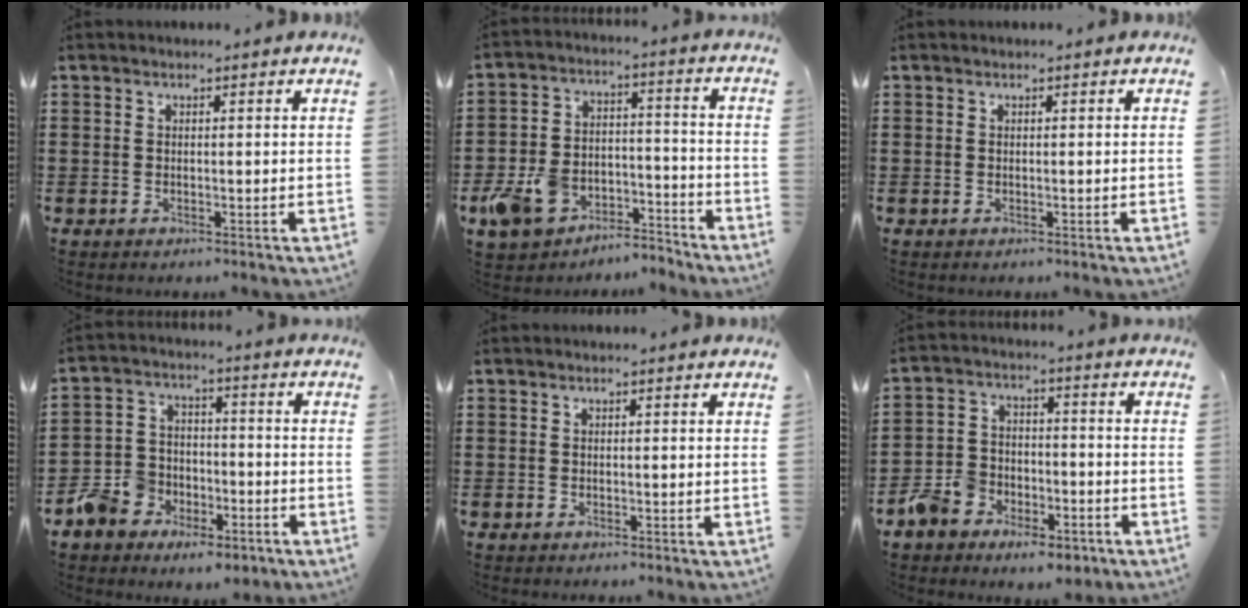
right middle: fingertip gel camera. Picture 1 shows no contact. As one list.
[{"total": 8.5, "force": [-6.8, 4.3, 3.0], "torque": [-0.072, 0.026, -0.131]}, {"total": 0.0}, {"total": 7.0, "force": [-5.0, 4.8, 1.0], "torque": [-0.050, 0.021, -0.100]}, {"total": 0.0}, {"total": 6.6, "force": [-5.2, 3.8, 1.5], "torque": [-0.062, 0.014, -0.108]}]